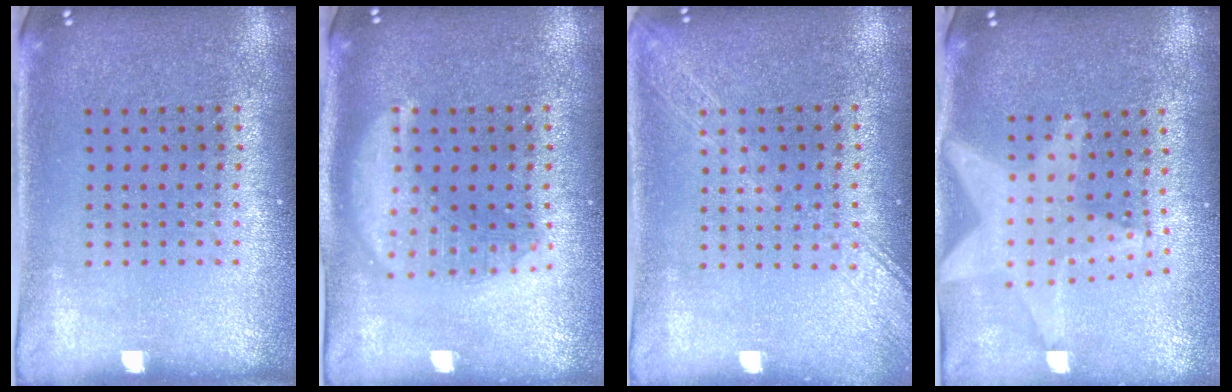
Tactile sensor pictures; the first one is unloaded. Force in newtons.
{"total": 3.0, "press": 3.0, "slide": 0.4}
{"total": 1.6, "press": 1.5, "slide": 0.2}
{"total": 1.9, "press": 1.6, "slide": 1.0}